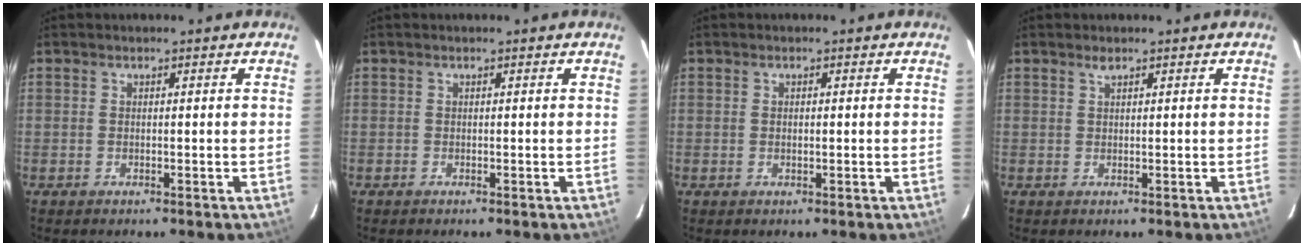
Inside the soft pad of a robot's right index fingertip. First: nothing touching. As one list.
[{"total": 0.0}, {"total": 0.7, "force": [0.0, 0.4, 0.6], "torque": [-0.011, 0.002, 0.000]}, {"total": 0.8, "force": [0.7, 0.3, 0.4], "torque": [-0.007, 0.002, 0.012]}]